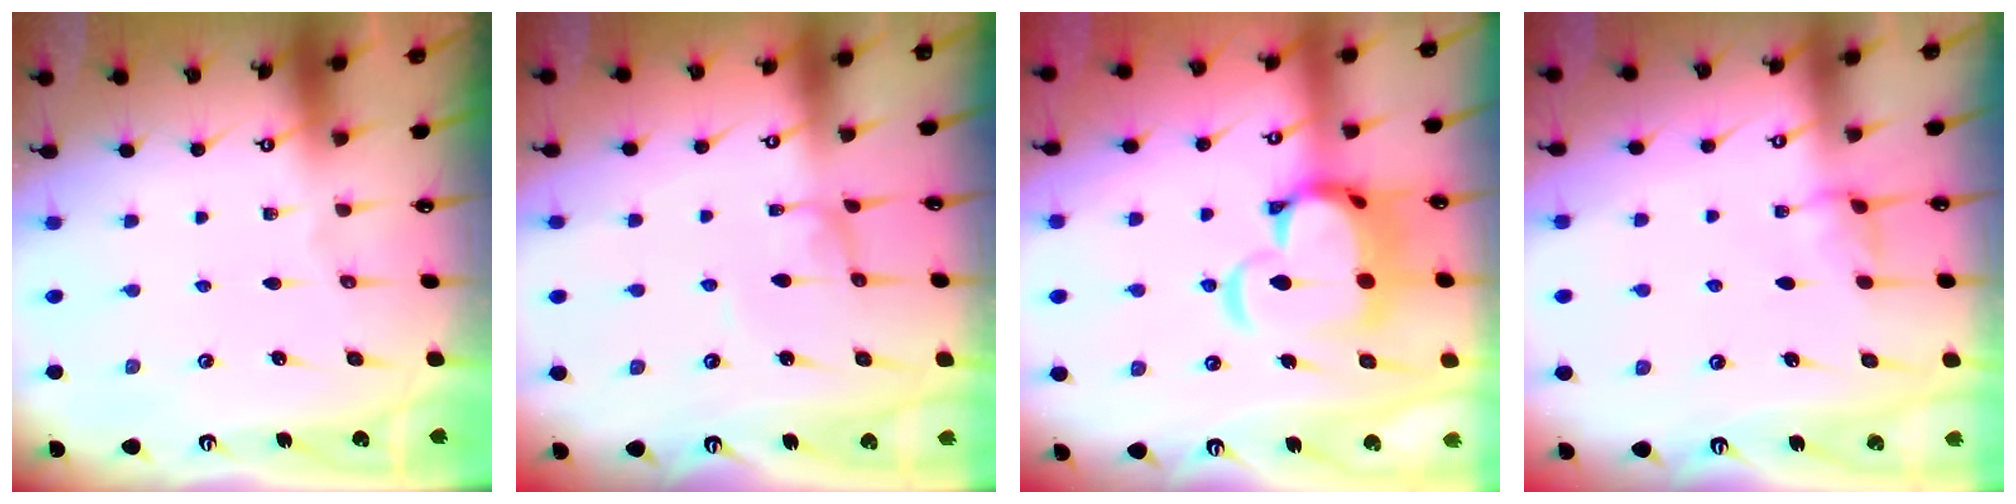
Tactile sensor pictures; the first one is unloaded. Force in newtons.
{"total": 1.9, "press": 1.9, "slide": 0.0}
{"total": 10.4, "press": 10.3, "slide": 1.7}
{"total": 2.7, "press": 2.7, "slide": 0.4}